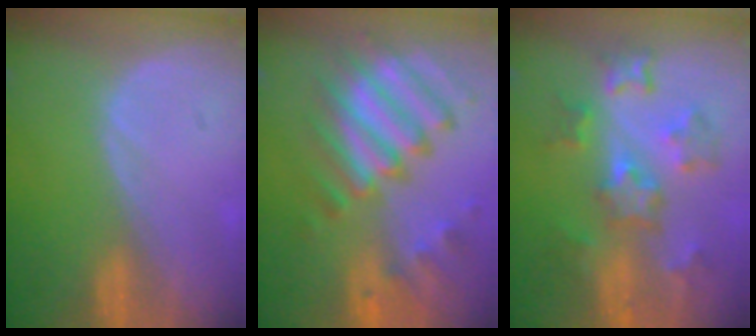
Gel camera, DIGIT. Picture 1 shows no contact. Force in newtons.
{"total": 11.4, "press": 9.9, "slide": 5.7}
{"total": 8.3, "press": 7.8, "slide": 2.9}